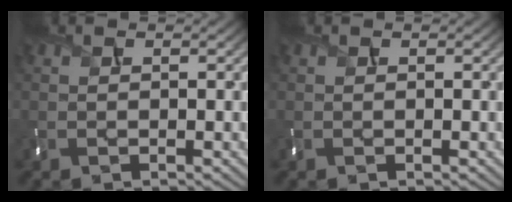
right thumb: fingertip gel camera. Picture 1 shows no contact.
{"total": 0.0}